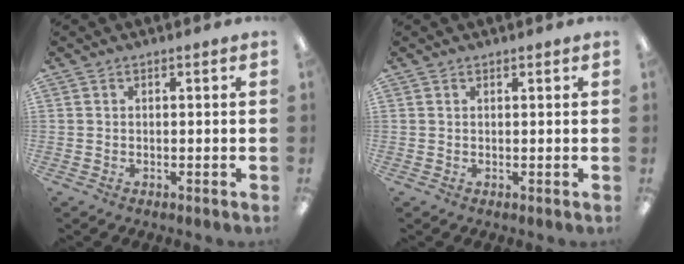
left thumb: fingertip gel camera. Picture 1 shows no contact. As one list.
[{"total": 0.6, "force": [0.5, 0.3, 0.0], "torque": [0.009, -0.002, 0.007]}]